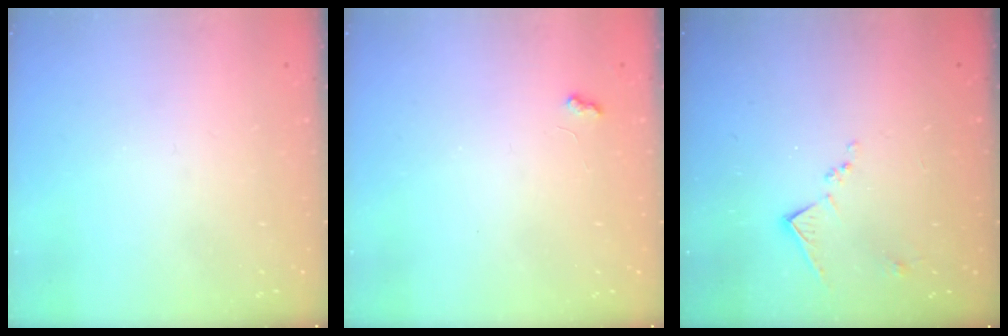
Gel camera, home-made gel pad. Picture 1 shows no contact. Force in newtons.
{"total": 3.5, "press": 3.4, "slide": 0.4}
{"total": 8.5, "press": 8.5, "slide": 0.3}